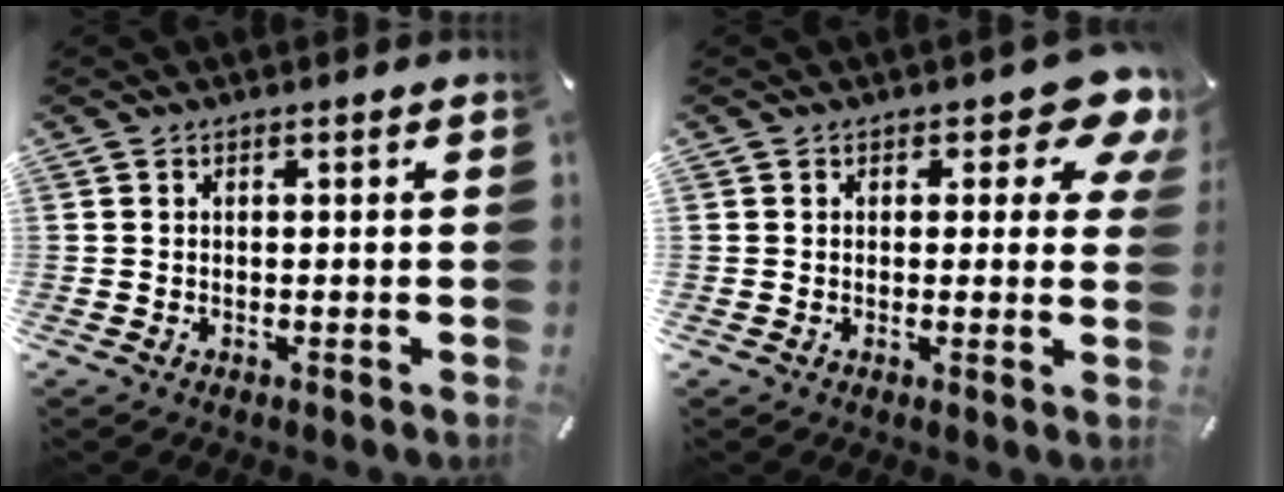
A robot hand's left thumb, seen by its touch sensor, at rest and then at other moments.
{"total": 8.7, "force": [4.7, 4.7, 5.6], "torque": [-0.053, -0.034, 0.078]}